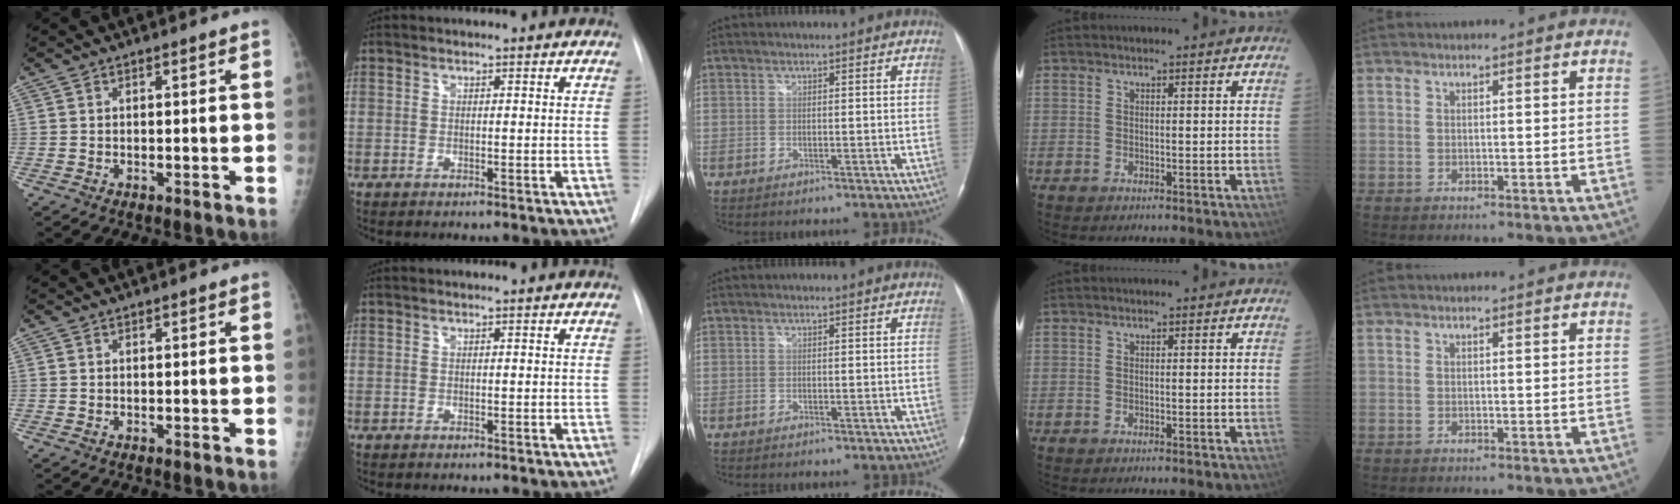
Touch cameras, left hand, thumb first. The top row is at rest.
{}